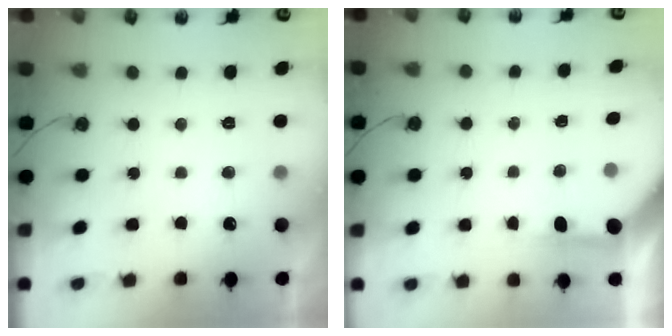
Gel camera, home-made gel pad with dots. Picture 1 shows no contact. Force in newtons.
{"total": 3.8, "press": 3.7, "slide": 0.4}